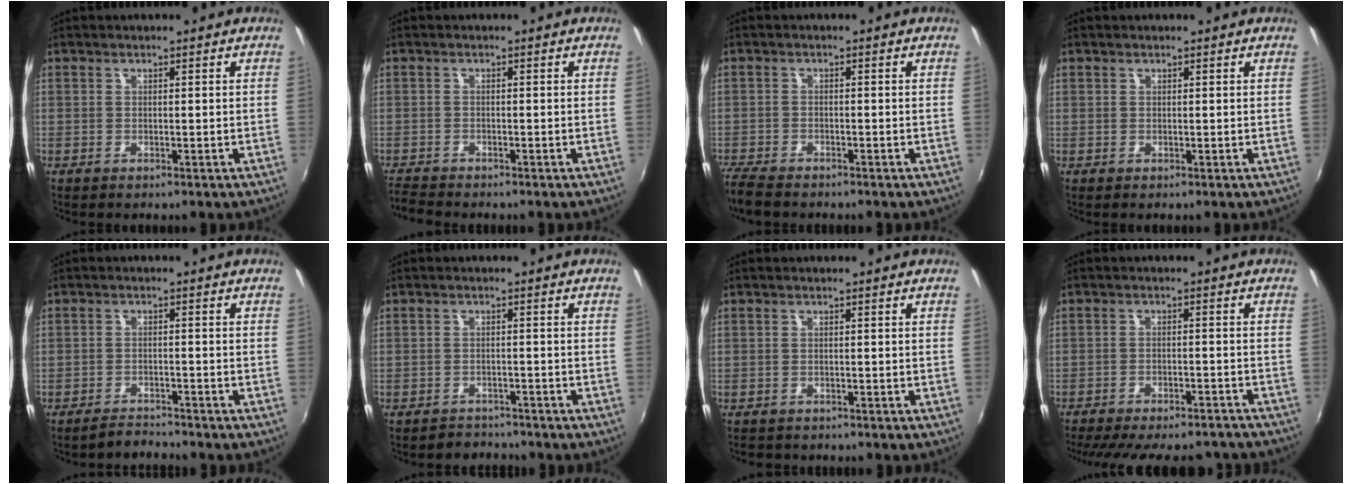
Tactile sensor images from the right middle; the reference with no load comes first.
{"total": 3.4, "force": [-3.3, 0.2, 0.5], "torque": [-0.025, -0.017, -0.069]}
{"total": 5.1, "force": [-4.6, 1.2, 1.9], "torque": [-0.056, -0.024, -0.092]}
{"total": 0.5, "force": [0.2, 0.5, -0.1], "torque": [0.006, 0.002, 0.001]}
{"total": 2.8, "force": [-2.8, 0.3, 0.1], "torque": [-0.012, -0.001, -0.050]}
{"total": 3.6, "force": [-3.3, 1.3, -0.2], "torque": [-0.010, 0.000, -0.055]}
{"total": 2.2, "force": [-1.9, 1.0, 0.4], "torque": [-0.013, -0.009, -0.028]}
{"total": 19.4, "force": [-16.8, 5.9, 7.9], "torque": [-0.169, -0.006, -0.215]}